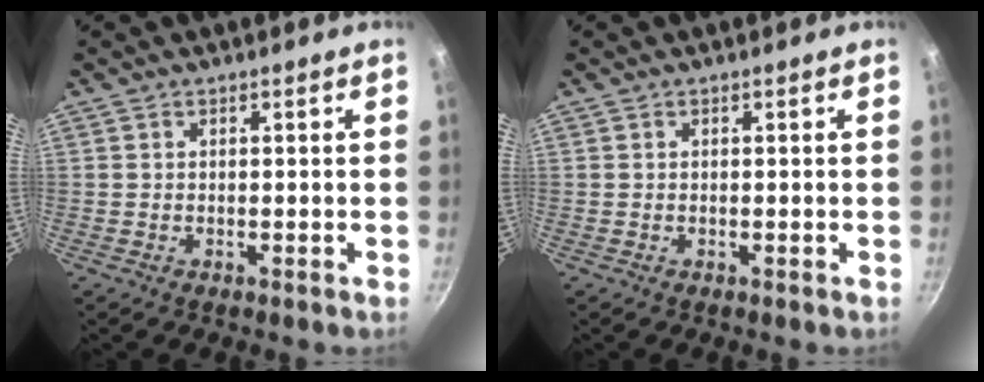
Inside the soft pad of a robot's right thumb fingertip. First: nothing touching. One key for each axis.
{"total": 0.0}